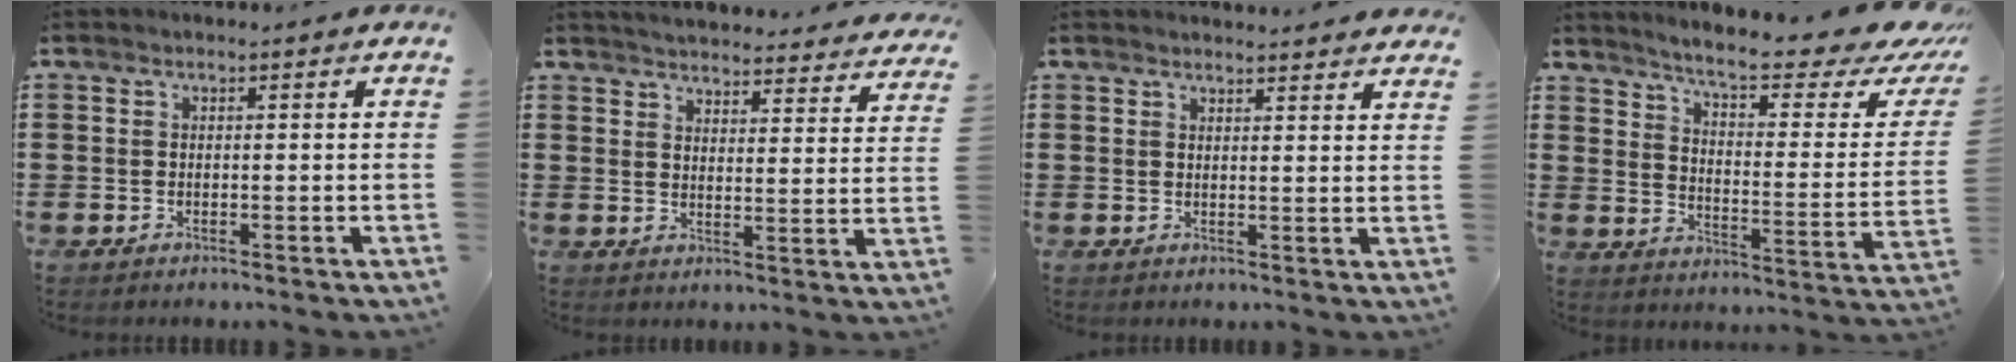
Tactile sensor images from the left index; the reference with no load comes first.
{"total": 4.0, "force": [4.0, -0.3, 0.3], "torque": [-0.025, -0.029, 0.068]}
{"total": 2.4, "force": [2.3, -0.1, 0.1], "torque": [-0.009, -0.005, 0.046]}
{"total": 8.1, "force": [6.6, 0.4, 4.8], "torque": [-0.094, -0.054, 0.103]}